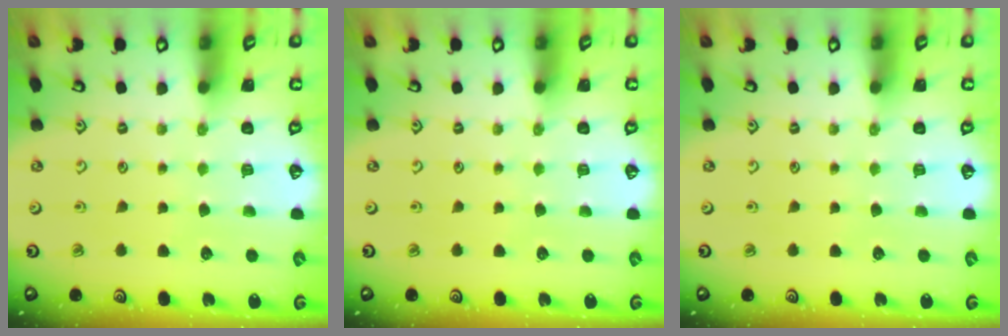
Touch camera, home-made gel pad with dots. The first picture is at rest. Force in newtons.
{"total": 0.0}
{"total": 0.0}